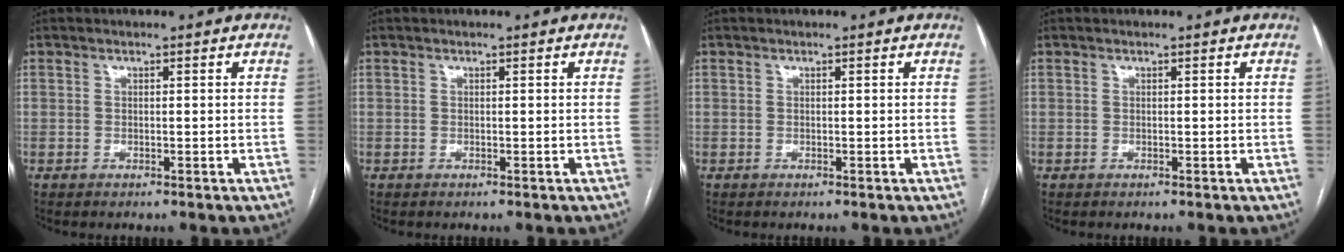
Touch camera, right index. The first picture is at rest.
{"total": 0.0}
{"total": 0.0}
{"total": 0.0}